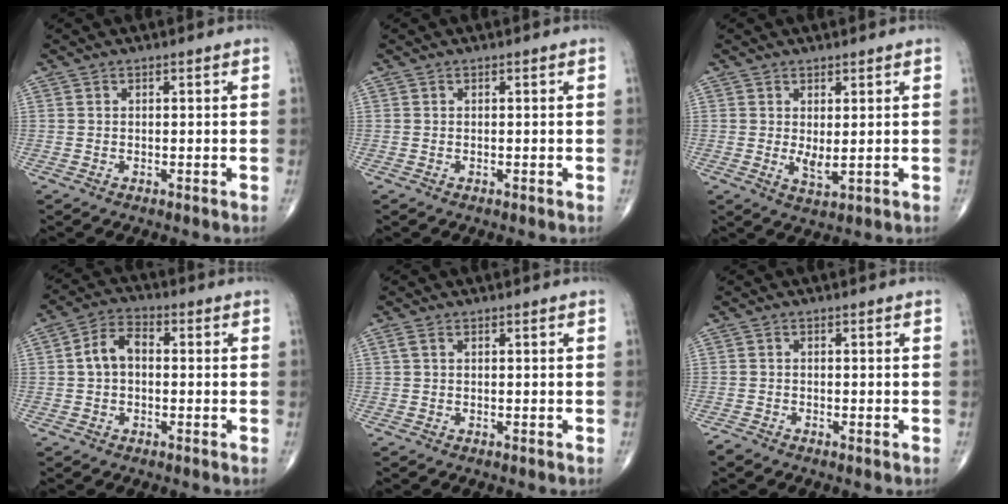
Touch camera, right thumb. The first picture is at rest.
{"total": 0.0}
{"total": 3.0, "force": [0.3, 1.1, 2.7], "torque": [-0.048, -0.012, 0.011]}
{"total": 6.2, "force": [0.1, 4.1, 4.6], "torque": [-0.081, 0.023, -0.007]}
{"total": 1.0, "force": [0.3, 0.5, 0.8], "torque": [-0.026, 0.012, 0.009]}
{"total": 1.5, "force": [-1.2, 0.5, 0.6], "torque": [-0.016, -0.003, -0.026]}